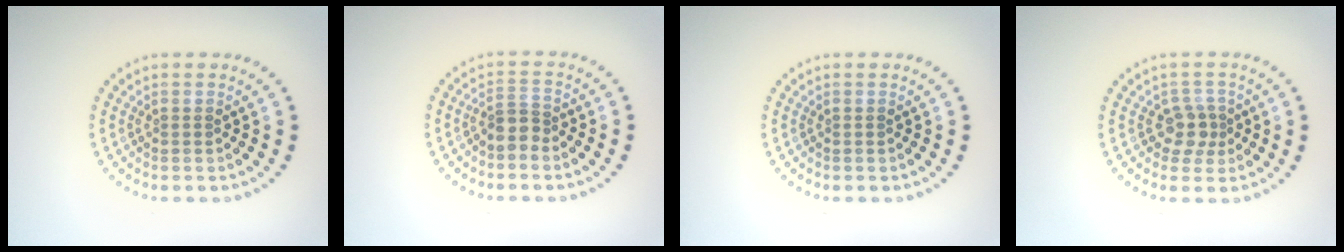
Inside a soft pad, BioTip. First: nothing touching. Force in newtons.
{"total": 2.0, "press": 1.6, "slide": 1.2}
{"total": 0.0}
{"total": 2.4, "press": 1.9, "slide": 1.4}